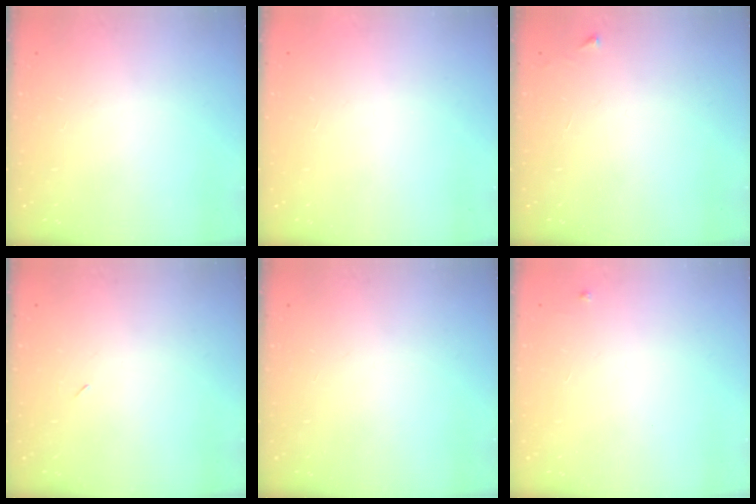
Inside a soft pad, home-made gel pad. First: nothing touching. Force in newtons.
{"total": 1.5, "press": 1.5, "slide": 0.1}
{"total": 2.6, "press": 2.6, "slide": 0.3}
{"total": 2.3, "press": 2.0, "slide": 1.2}
{"total": 0.0}
{"total": 3.0, "press": 3.0, "slide": 0.5}